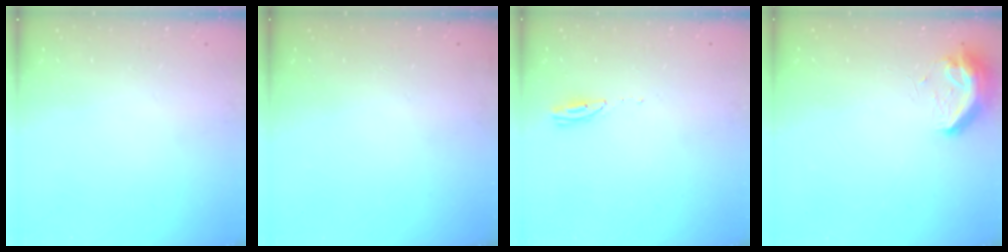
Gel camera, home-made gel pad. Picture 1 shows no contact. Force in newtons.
{"total": 2.8, "press": 2.3, "slide": 1.7}
{"total": 2.8, "press": 2.8, "slide": 0.4}
{"total": 8.4, "press": 8.3, "slide": 0.7}